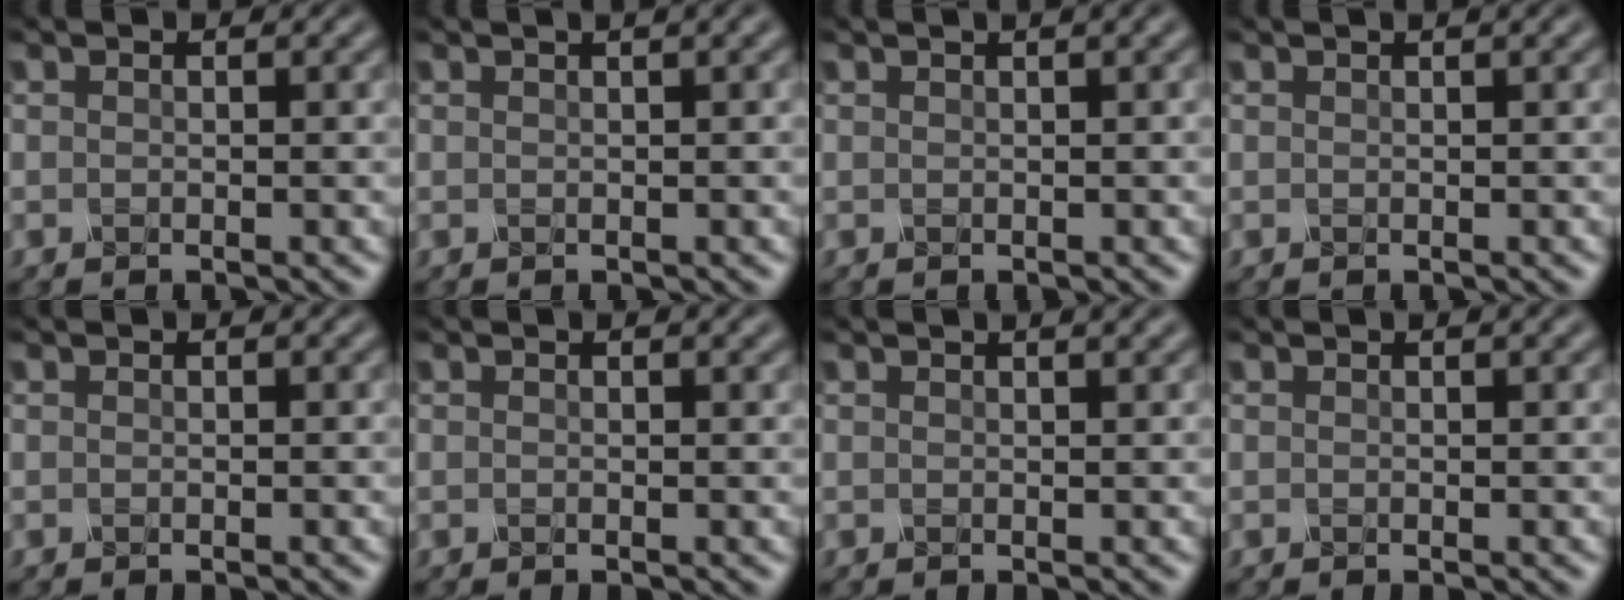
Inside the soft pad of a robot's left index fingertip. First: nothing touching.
{"total": 1.7, "force": [1.0, 0.5, 1.4], "torque": [-0.018, 0.006, 0.007]}
{"total": 1.8, "force": [1.0, 0.5, 1.4], "torque": [-0.016, 0.007, 0.006]}
{"total": 1.0, "force": [0.7, 0.2, 0.7], "torque": [-0.012, 0.000, 0.003]}
{"total": 0.0}
{"total": 0.8, "force": [0.6, 0.1, 0.5], "torque": [-0.009, 0.001, 0.007]}
{"total": 2.6, "force": [1.6, 1.0, 1.7], "torque": [-0.006, 0.012, 0.000]}
{"total": 0.7, "force": [0.5, 0.1, 0.5], "torque": [-0.009, 0.001, 0.004]}